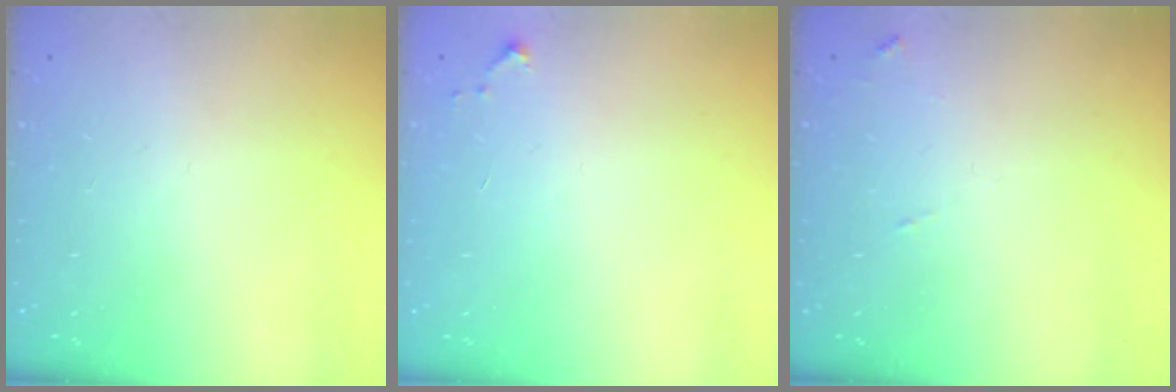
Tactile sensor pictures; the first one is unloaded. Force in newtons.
{"total": 3.5, "press": 3.5, "slide": 0.3}
{"total": 6.3, "press": 6.3, "slide": 0.5}